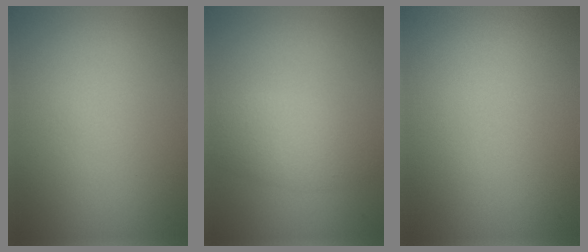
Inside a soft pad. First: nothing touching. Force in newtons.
{"total": 3.2, "press": 3.2, "slide": 0.1}
{"total": 0.0}